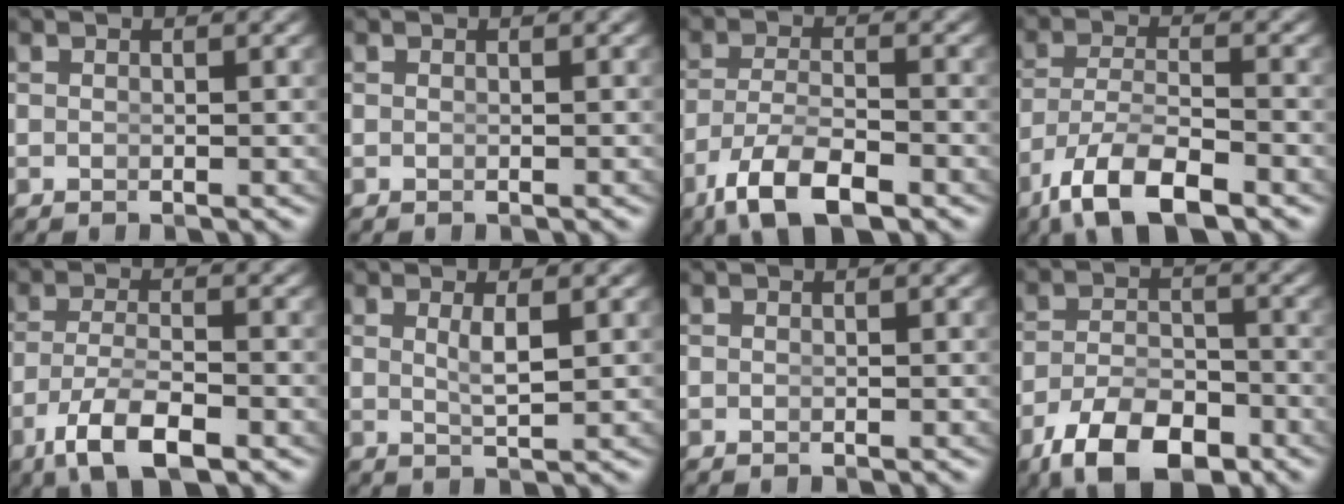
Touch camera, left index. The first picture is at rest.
{"total": 0.0}
{"total": 6.2, "force": [-4.0, 2.0, 4.3], "torque": [-0.079, -0.024, -0.050]}
{"total": 6.9, "force": [-4.4, 2.5, 4.7], "torque": [-0.094, -0.033, -0.052]}
{"total": 5.7, "force": [-3.6, 1.5, 4.2], "torque": [-0.078, -0.023, -0.044]}
{"total": 2.0, "force": [0.6, -0.3, 1.9], "torque": [-0.034, -0.016, 0.021]}
{"total": 0.0}
{"total": 7.8, "force": [-5.2, 3.4, 4.6], "torque": [-0.065, -0.028, -0.072]}